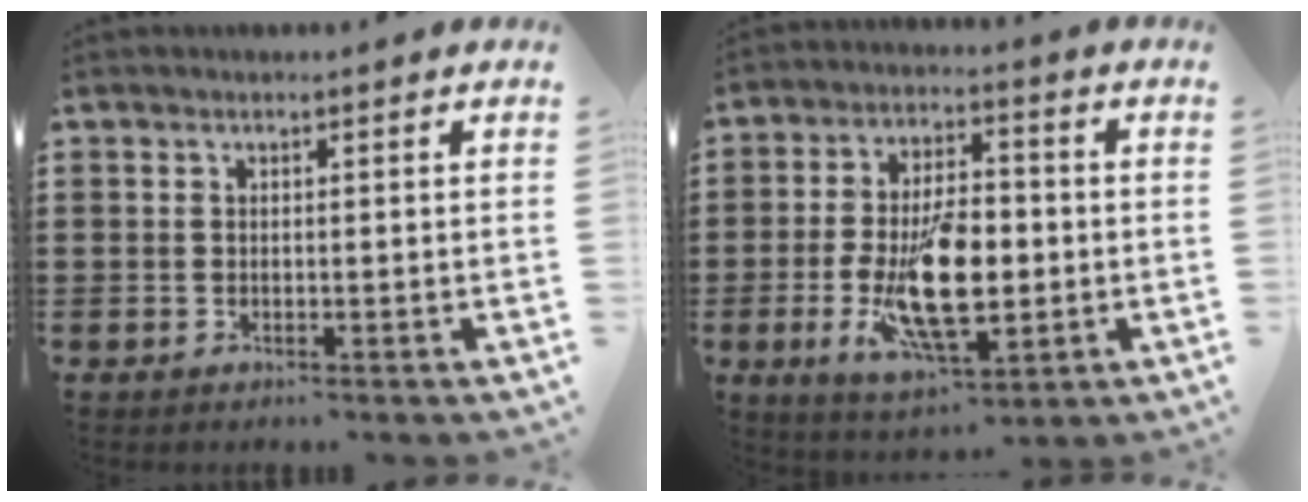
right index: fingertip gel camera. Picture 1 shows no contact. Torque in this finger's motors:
{"motor_torque": [2.14, 0.00, 1.05, 0.21]}